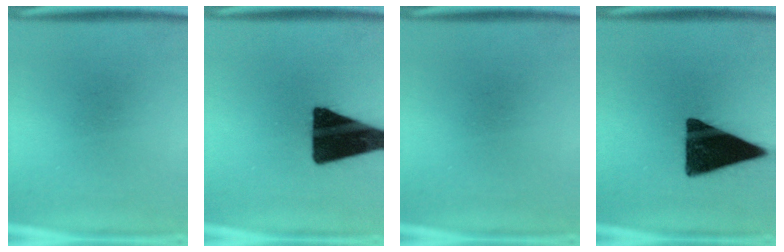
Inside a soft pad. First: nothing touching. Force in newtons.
{"total": 19.4}
{"total": 0.0}
{"total": 16.3}